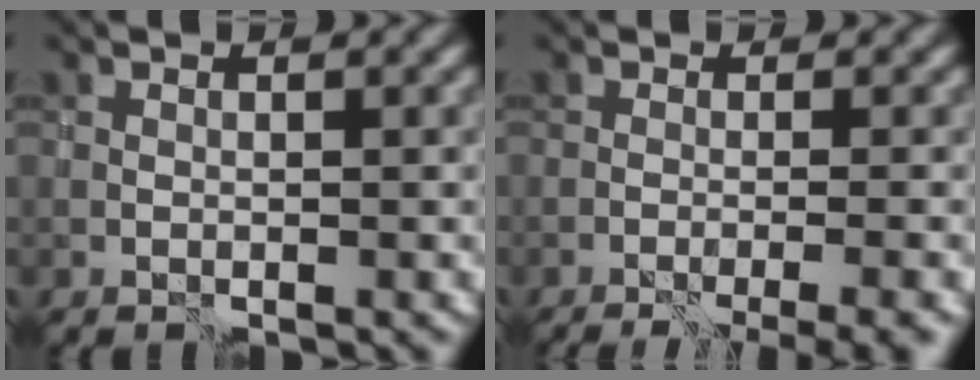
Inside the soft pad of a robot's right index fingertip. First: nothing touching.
{"total": 6.3, "force": [-4.8, 0.9, 3.9], "torque": [-0.030, -0.002, -0.051]}